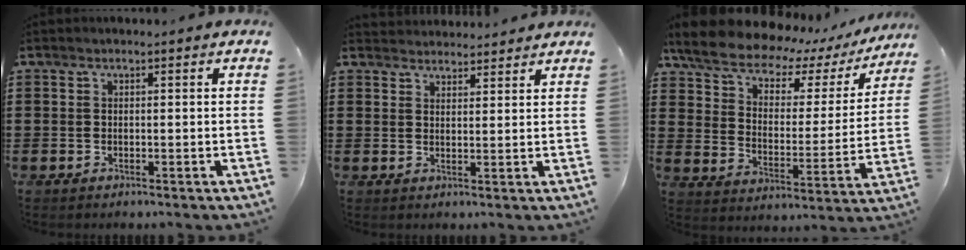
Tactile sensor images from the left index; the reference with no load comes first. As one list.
[{"total": 2.6, "force": [2.5, 0.2, -0.5], "torque": [0.002, -0.006, 0.049]}, {"total": 7.9, "force": [6.8, 2.5, 3.2], "torque": [-0.097, -0.045, 0.114]}]